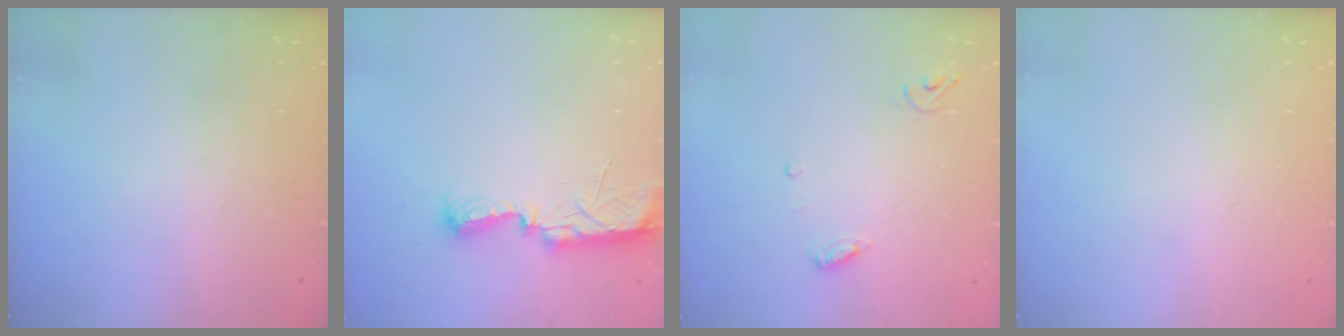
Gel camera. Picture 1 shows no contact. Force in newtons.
{"total": 8.5, "press": 8.3, "slide": 2.0}
{"total": 5.0, "press": 5.0, "slide": 0.4}
{"total": 0.0}